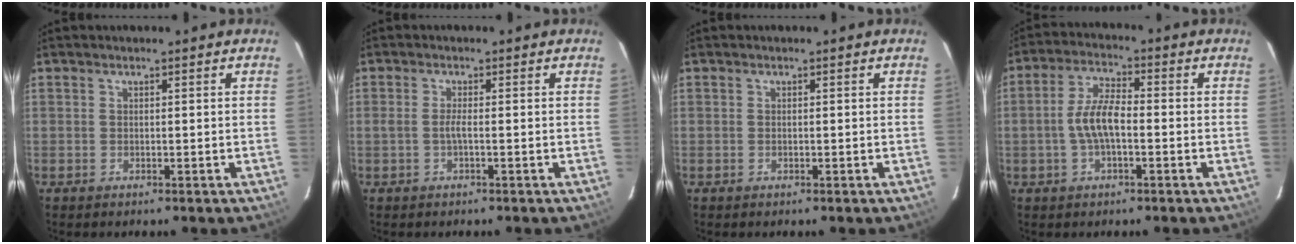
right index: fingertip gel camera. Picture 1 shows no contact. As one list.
[{"total": 1.6, "force": [-0.5, -0.1, 1.5], "torque": [-0.029, 0.000, -0.012]}, {"total": 0.0}, {"total": 6.9, "force": [-1.4, 2.6, 6.2], "torque": [-0.128, 0.011, -0.028]}]